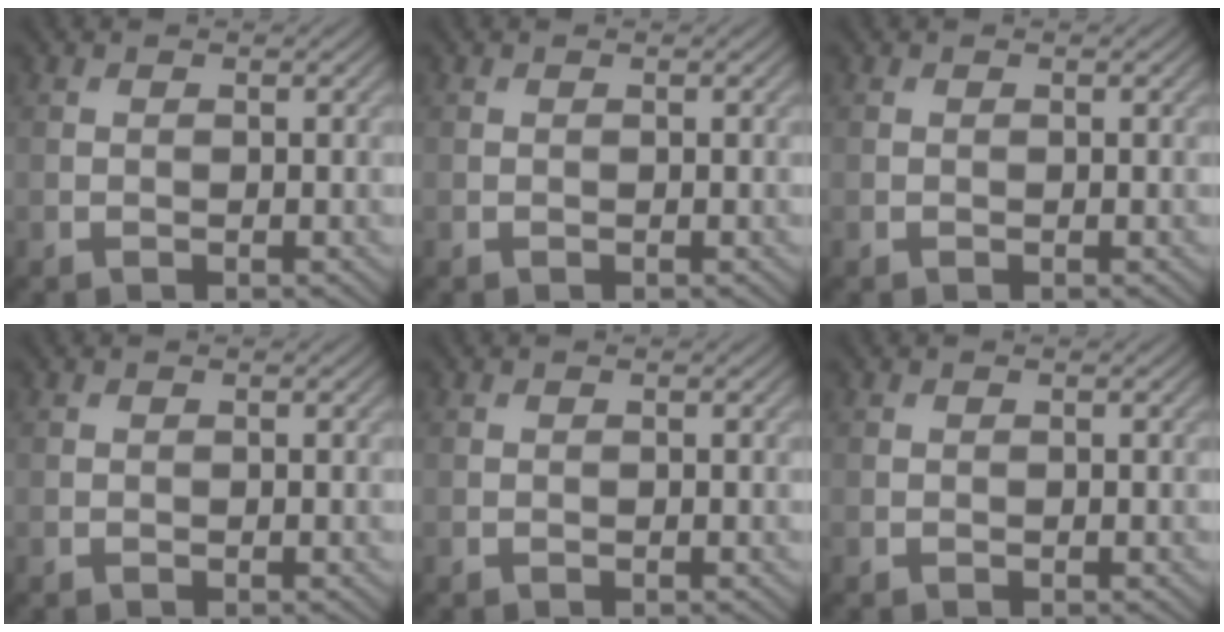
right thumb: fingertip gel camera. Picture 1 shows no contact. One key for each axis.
{"total": 0.0}
{"total": 0.0}
{"total": 0.0}
{"total": 0.0}
{"total": 0.0}